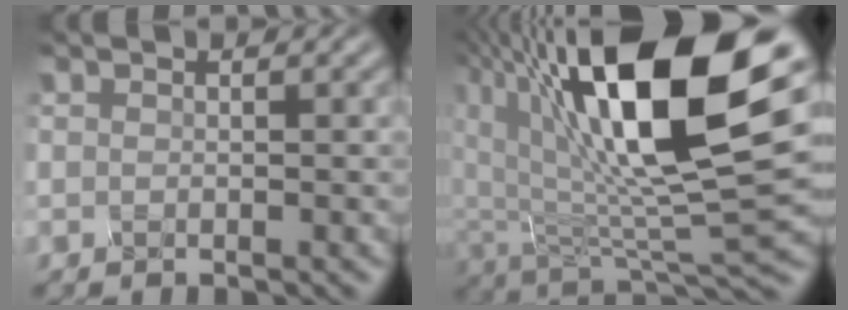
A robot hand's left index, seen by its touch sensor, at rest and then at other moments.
{"total": 15.1, "force": [5.2, 5.3, 13.2], "torque": [-0.227, -0.001, 0.090]}